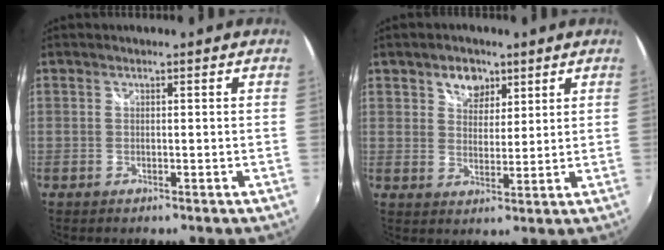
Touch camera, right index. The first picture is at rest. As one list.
[{"total": 5.6, "force": [3.3, 3.9, 2.2], "torque": [-0.026, 0.009, 0.058]}]